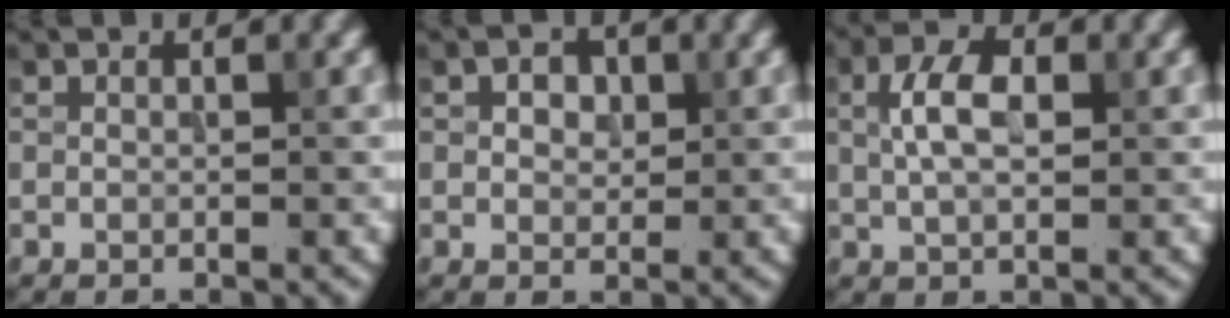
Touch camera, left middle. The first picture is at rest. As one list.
[{"total": 2.7, "force": [1.1, 1.9, 1.6], "torque": [-0.026, 0.008, 0.003]}, {"total": 4.1, "force": [0.8, 2.3, 3.3], "torque": [-0.071, 0.006, 0.012]}]